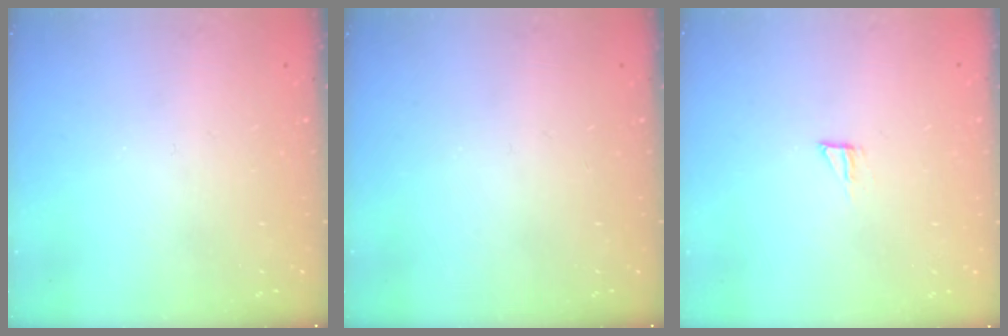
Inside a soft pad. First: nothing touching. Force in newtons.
{"total": 0.0}
{"total": 5.1, "press": 5.1, "slide": 0.4}